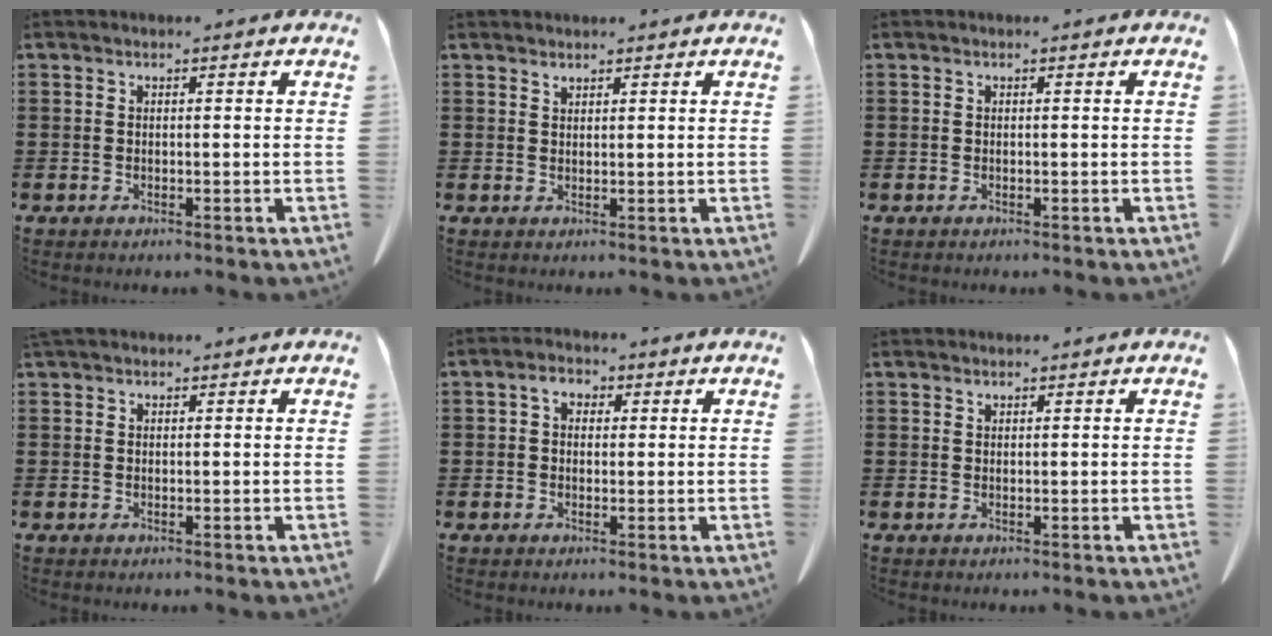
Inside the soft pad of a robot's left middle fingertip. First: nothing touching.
{"total": 1.1, "force": [1.1, 0.2, 0.1], "torque": [-0.005, 0.000, 0.022]}
{"total": 0.0}
{"total": 1.0, "force": [0.8, 0.4, 0.3], "torque": [-0.009, 0.001, 0.017]}
{"total": 2.7, "force": [0.9, 1.8, 1.8], "torque": [-0.041, 0.010, 0.014]}
{"total": 0.9, "force": [0.9, 0.2, 0.1], "torque": [-0.004, 0.000, 0.017]}